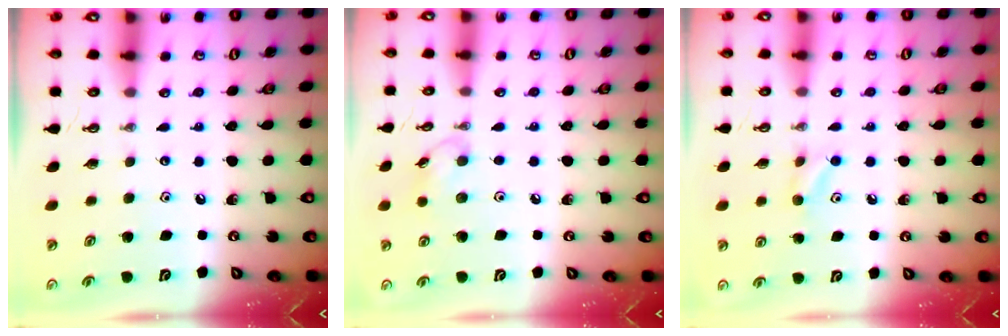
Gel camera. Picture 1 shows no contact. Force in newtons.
{"total": 6.3, "press": 6.2, "slide": 1.0}
{"total": 4.9, "press": 4.9, "slide": 0.6}